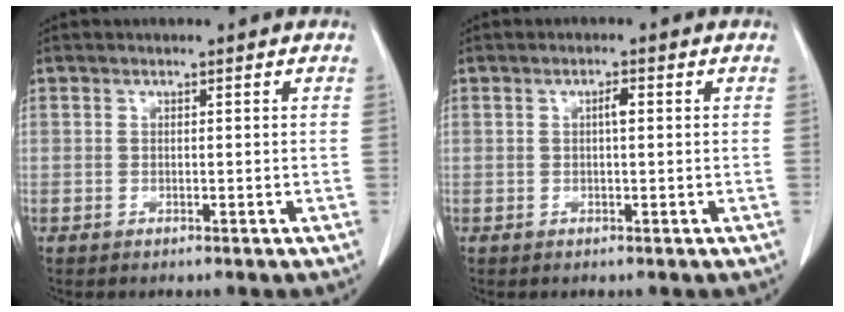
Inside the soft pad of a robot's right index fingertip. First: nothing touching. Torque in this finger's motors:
{"motor_torque": [0.29, -0.14, 0.00, 0.02]}